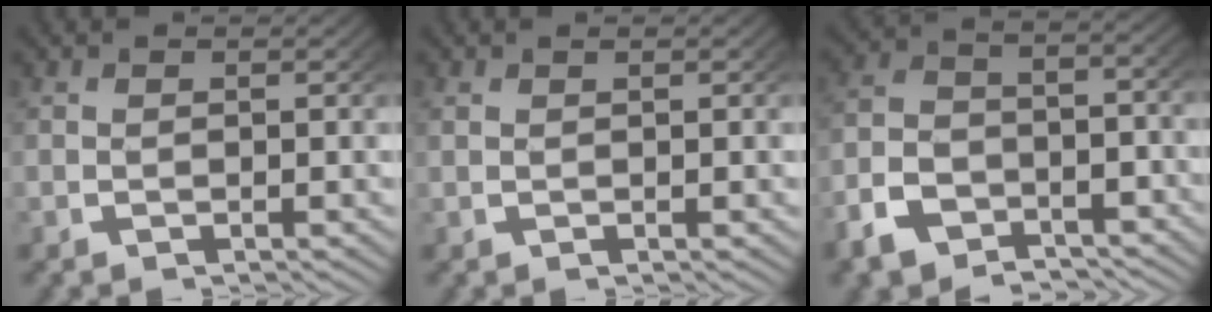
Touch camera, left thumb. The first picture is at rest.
{"total": 0.7, "force": [0.3, -0.1, 0.5], "torque": [-0.012, 0.005, 0.009]}
{"total": 7.0, "force": [-4.4, 4.2, 3.4], "torque": [-0.078, -0.023, -0.068]}